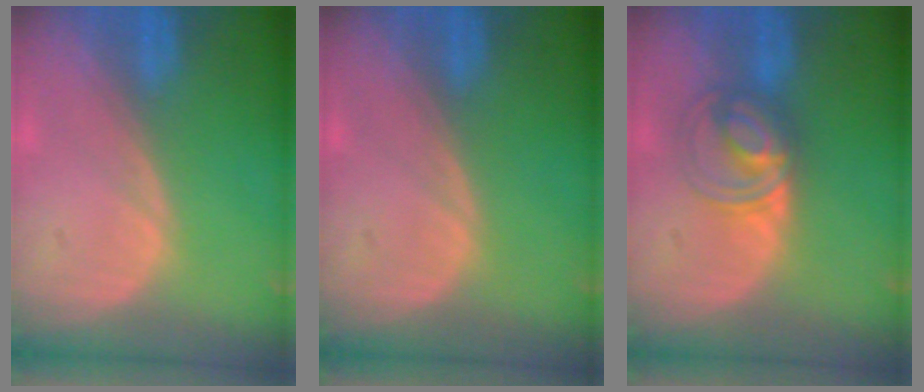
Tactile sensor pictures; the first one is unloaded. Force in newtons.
{"total": 0.0}
{"total": 5.5, "press": 5.5, "slide": 0.6}